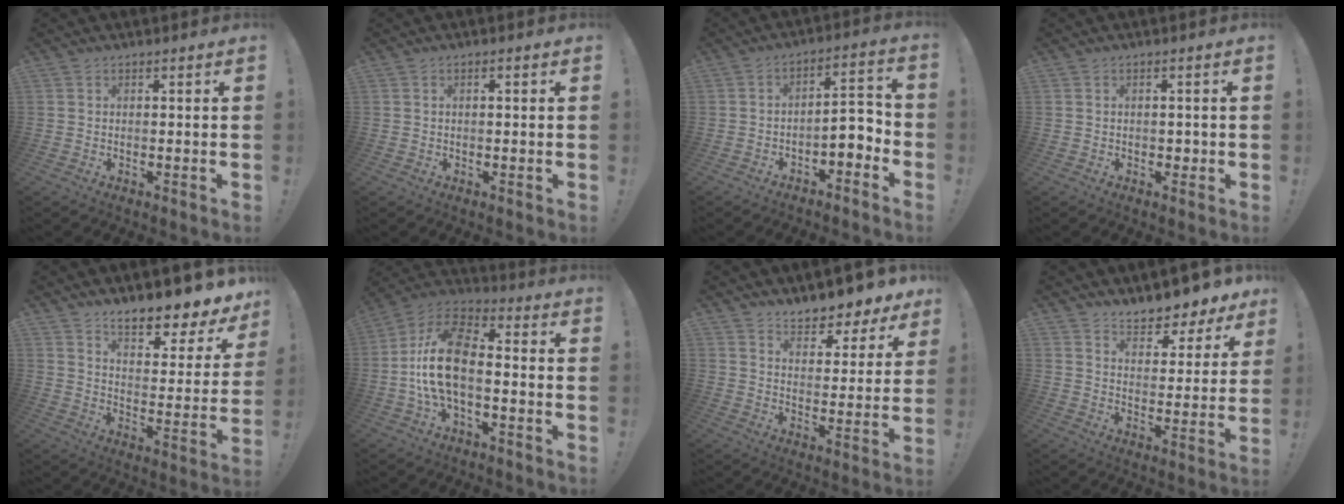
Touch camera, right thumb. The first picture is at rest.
{"total": 0.9, "force": [-0.2, 0.1, 0.9], "torque": [-0.016, 0.004, -0.003]}
{"total": 5.9, "force": [-3.0, 2.8, 4.3], "torque": [-0.056, 0.009, -0.054]}
{"total": 1.4, "force": [-0.2, 1.2, 0.6], "torque": [0.000, 0.001, -0.005]}
{"total": 9.7, "force": [8.4, 2.2, 4.4], "torque": [-0.059, -0.083, 0.141]}
{"total": 15.8, "force": [-2.5, 8.2, 13.3], "torque": [-0.254, 0.019, -0.042]}
{"total": 7.2, "force": [6.5, 2.5, 1.9], "torque": [-0.018, -0.066, 0.117]}
{"total": 7.5, "force": [6.7, 2.5, 2.2], "torque": [-0.022, -0.068, 0.119]}